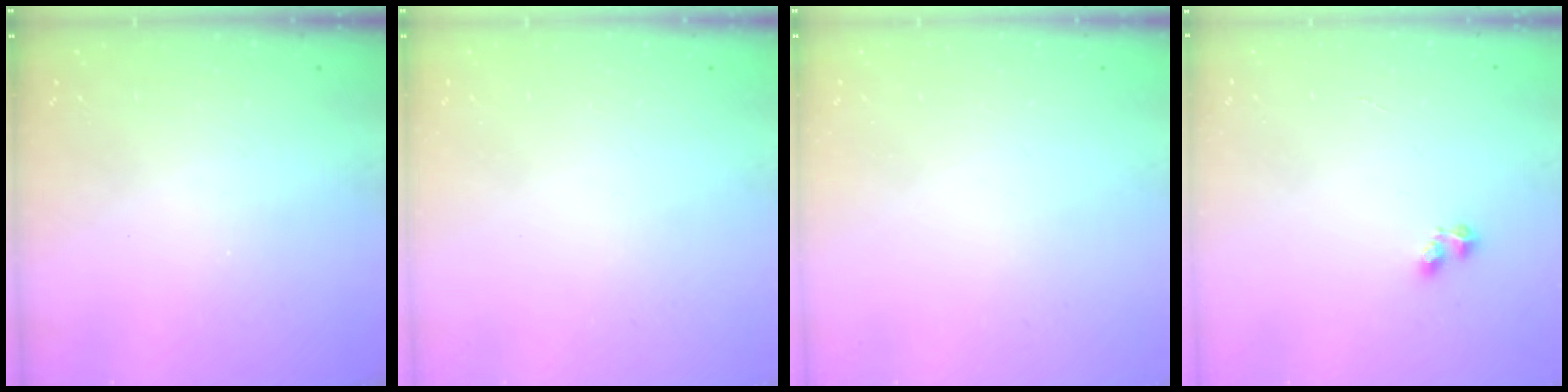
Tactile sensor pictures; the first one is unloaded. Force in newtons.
{"total": 0.0}
{"total": 0.0}
{"total": 2.2, "press": 2.1, "slide": 0.6}